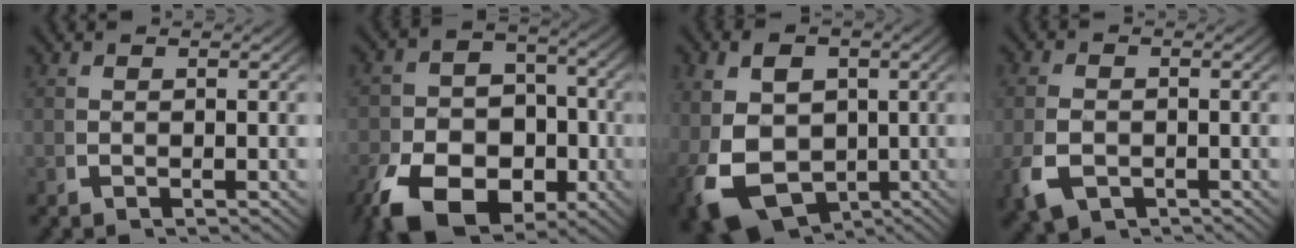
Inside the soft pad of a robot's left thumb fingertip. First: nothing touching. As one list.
[{"total": 12.3, "force": [-3.5, 9.0, 7.5], "torque": [-0.148, -0.049, -0.043]}, {"total": 12.8, "force": [-3.1, 9.8, 7.6], "torque": [-0.180, -0.062, -0.022]}, {"total": 4.2, "force": [-1.6, 2.8, 2.6], "torque": [-0.071, -0.019, -0.012]}]